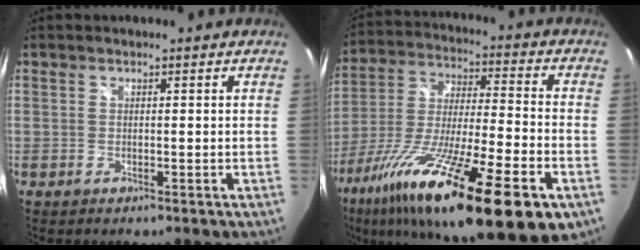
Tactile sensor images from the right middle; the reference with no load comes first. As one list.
[{"total": 28.8, "force": [-15.0, 5.2, 24.0], "torque": [-0.418, -0.062, -0.260]}]